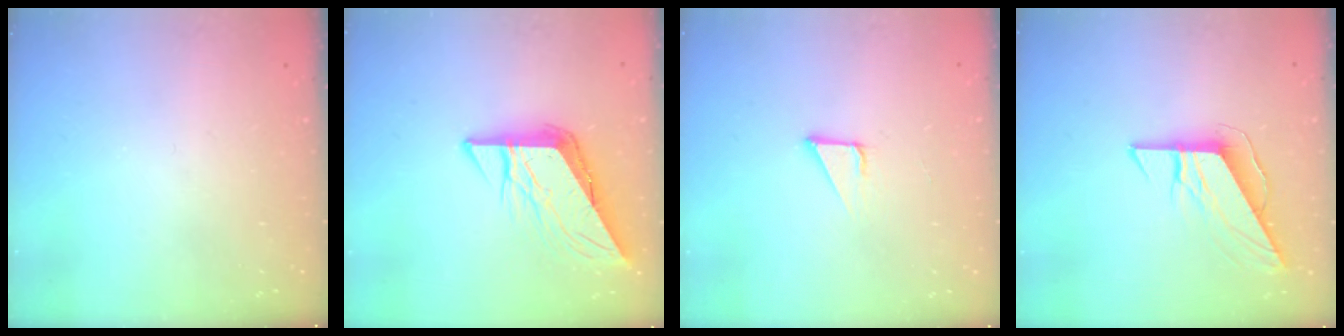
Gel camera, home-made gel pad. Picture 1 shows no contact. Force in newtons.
{"total": 9.3, "press": 9.2, "slide": 1.2}
{"total": 3.2, "press": 3.2, "slide": 0.2}
{"total": 8.3, "press": 8.3, "slide": 0.2}